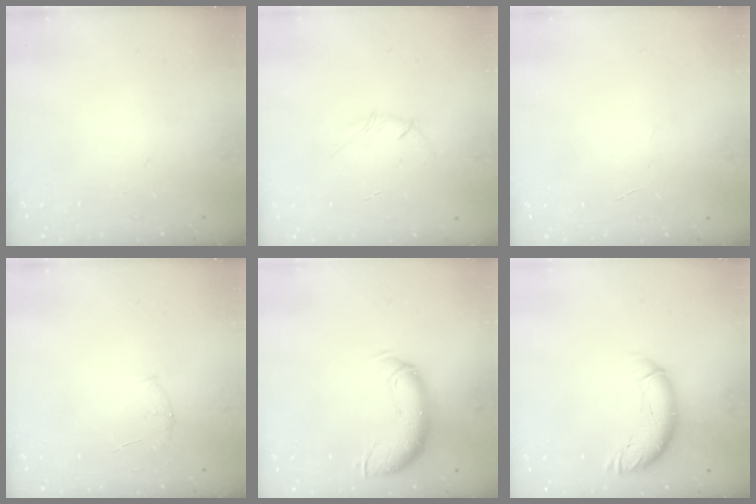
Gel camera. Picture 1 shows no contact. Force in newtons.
{"total": 3.3, "press": 3.2, "slide": 0.9}
{"total": 1.8, "press": 1.7, "slide": 0.5}
{"total": 4.7, "press": 4.4, "slide": 1.8}
{"total": 11.1, "press": 11.0, "slide": 2.0}
{"total": 10.4, "press": 10.3, "slide": 0.9}